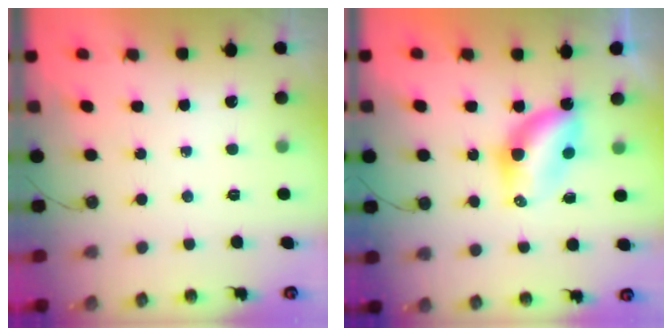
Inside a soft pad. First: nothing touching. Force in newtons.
{"total": 6.3, "press": 6.3, "slide": 0.1}